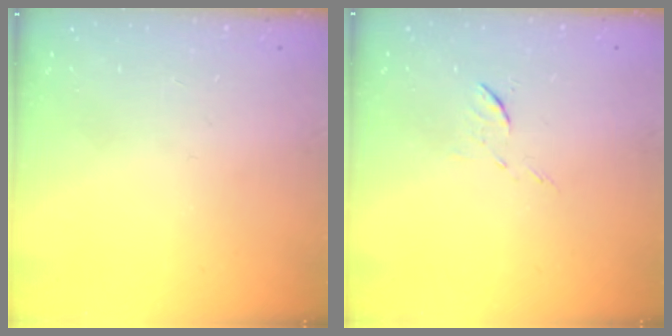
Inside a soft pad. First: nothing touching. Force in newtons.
{"total": 5.3, "press": 5.3, "slide": 0.6}